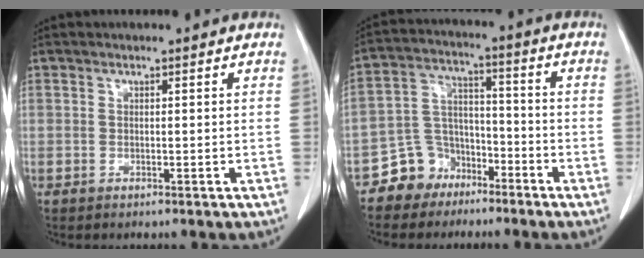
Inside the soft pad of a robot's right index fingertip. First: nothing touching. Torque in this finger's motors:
{"motor_torque": [-0.27, -0.03, -0.47, -0.21]}